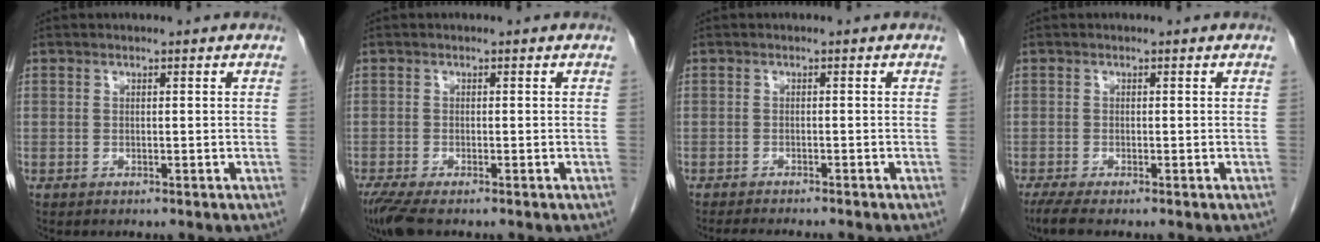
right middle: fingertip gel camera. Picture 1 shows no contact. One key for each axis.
{"total": 3.7, "fx": -2.7, "fy": 0.6, "fz": 2.5, "tx": -0.053, "ty": -0.012, "tz": -0.052}
{"total": 5.6, "fx": -5.0, "fy": 0.3, "fz": 2.5, "tx": -0.027, "ty": -0.009, "tz": -0.069}
{"total": 2.6, "fx": -2.0, "fy": 0.1, "fz": 1.7, "tx": -0.037, "ty": -0.008, "tz": -0.038}